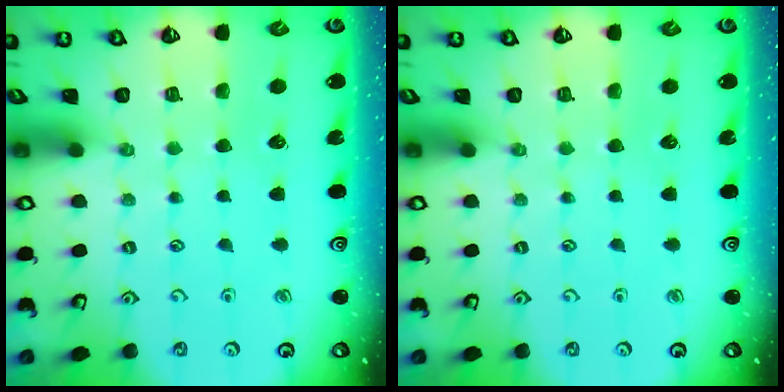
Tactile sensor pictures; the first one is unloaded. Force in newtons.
{"total": 0.0}